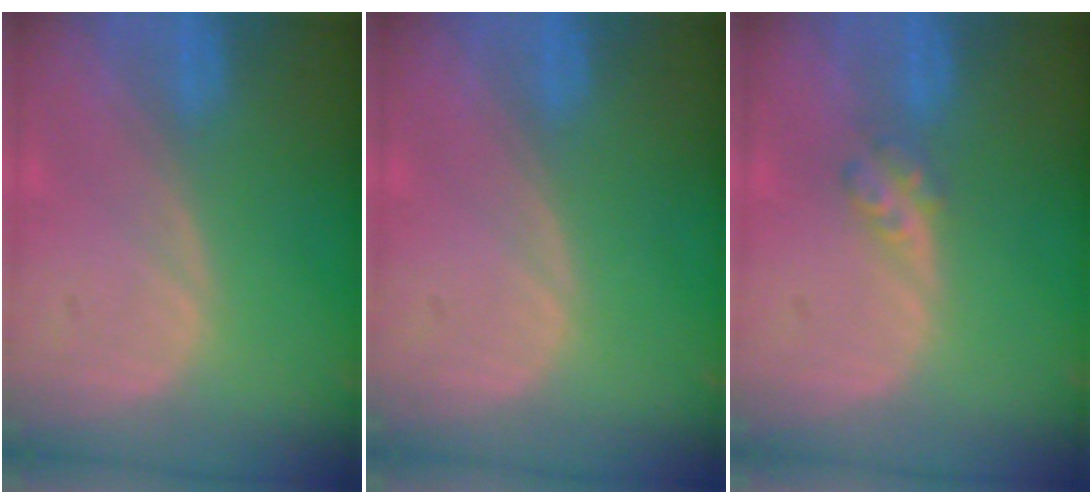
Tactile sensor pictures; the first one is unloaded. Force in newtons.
{"total": 0.0}
{"total": 2.7, "press": 2.3, "slide": 1.3}